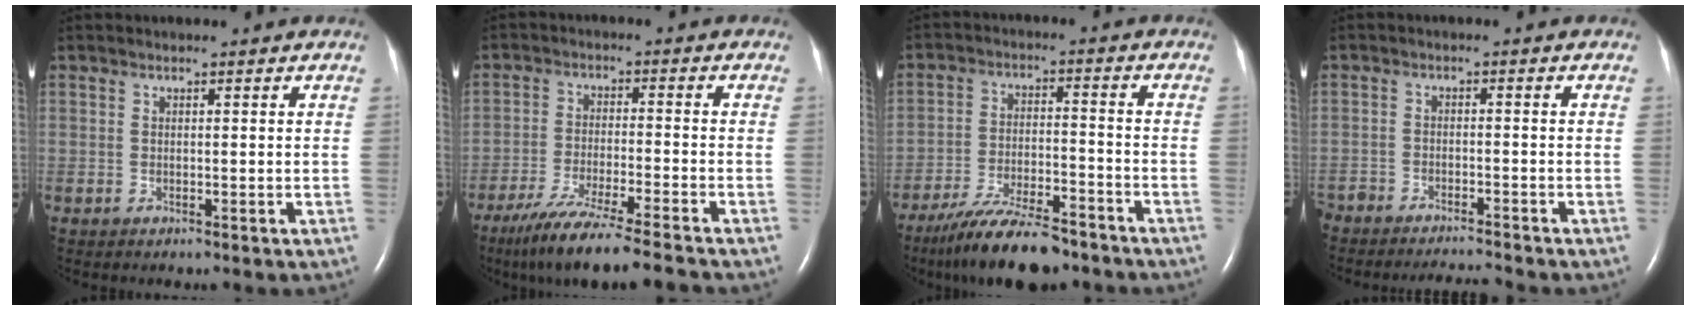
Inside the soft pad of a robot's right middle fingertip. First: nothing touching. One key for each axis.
{"total": 11.6, "fx": -9.8, "fy": -1.1, "fz": 6.3, "tx": -0.098, "ty": -0.038, "tz": -0.162}
{"total": 12.7, "fx": -10.6, "fy": 2.4, "fz": 6.7, "tx": -0.117, "ty": -0.016, "tz": -0.177}
{"total": 6.6, "fx": -6.5, "fy": 0.4, "fz": 1.3, "tx": -0.017, "ty": -0.006, "tz": -0.105}